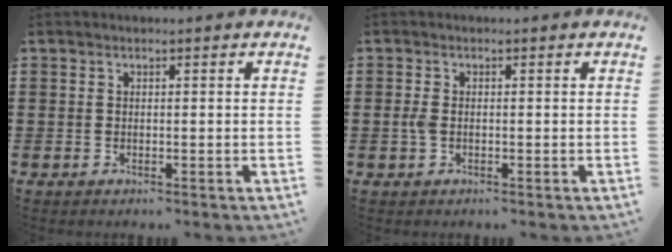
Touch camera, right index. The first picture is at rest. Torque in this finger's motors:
{"motor_torque": [0.52, -0.55, 0.31, 0.08]}